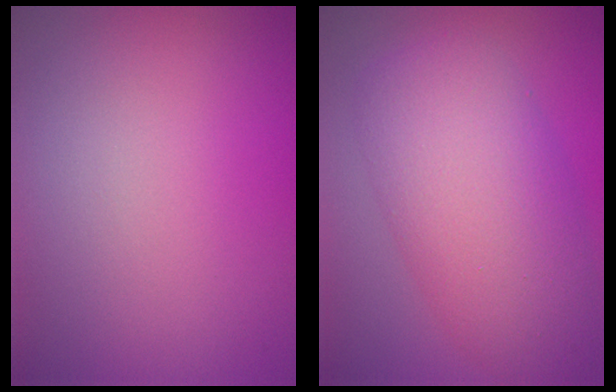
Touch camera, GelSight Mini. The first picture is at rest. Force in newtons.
{"total": 8.2, "press": 8.2, "slide": 0.1}